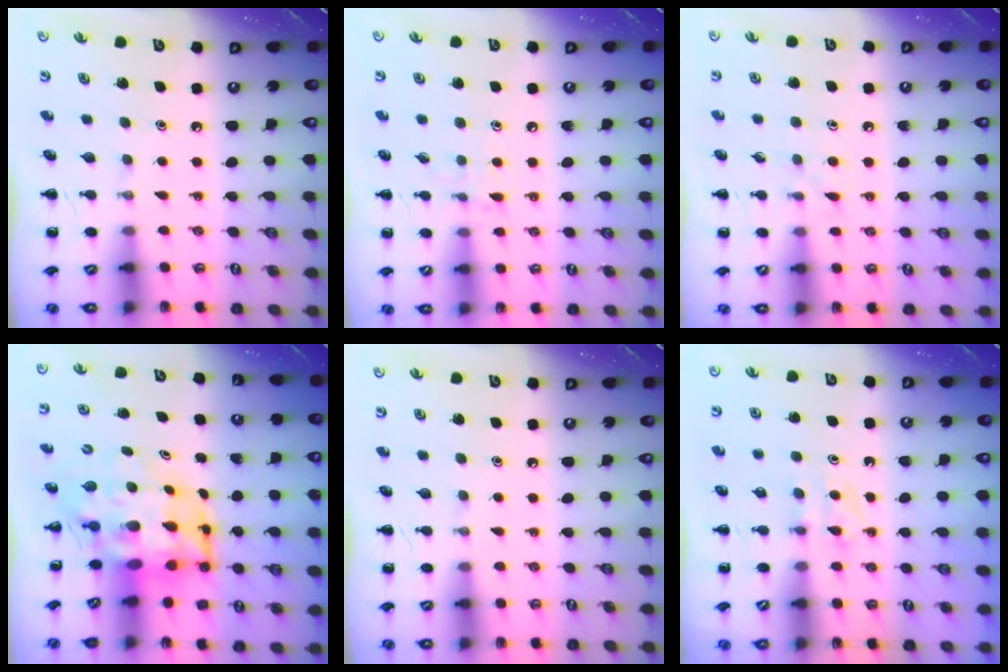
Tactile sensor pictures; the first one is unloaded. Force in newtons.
{"total": 6.0, "press": 5.8, "slide": 1.6}
{"total": 4.8, "press": 4.5, "slide": 1.9}
{"total": 7.9, "press": 7.6, "slide": 1.9}
{"total": 0.0}
{"total": 4.1, "press": 3.9, "slide": 1.3}